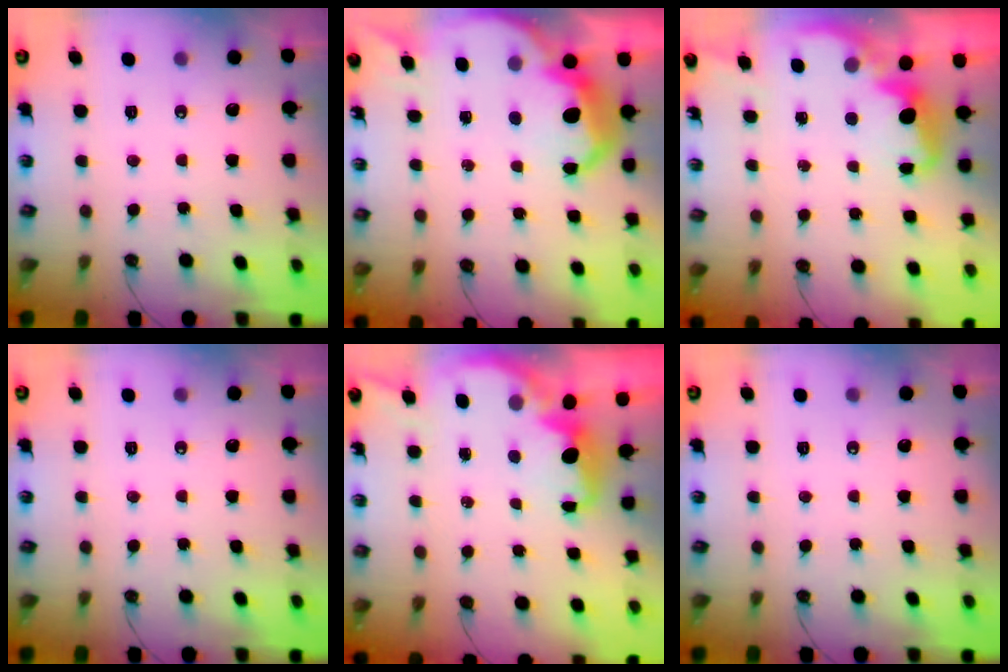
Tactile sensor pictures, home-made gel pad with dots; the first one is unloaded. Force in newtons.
{"total": 6.6, "press": 6.6, "slide": 0.3}
{"total": 2.4, "press": 2.3, "slide": 0.7}
{"total": 0.0}
{"total": 2.4, "press": 2.3, "slide": 0.7}
{"total": 0.0}